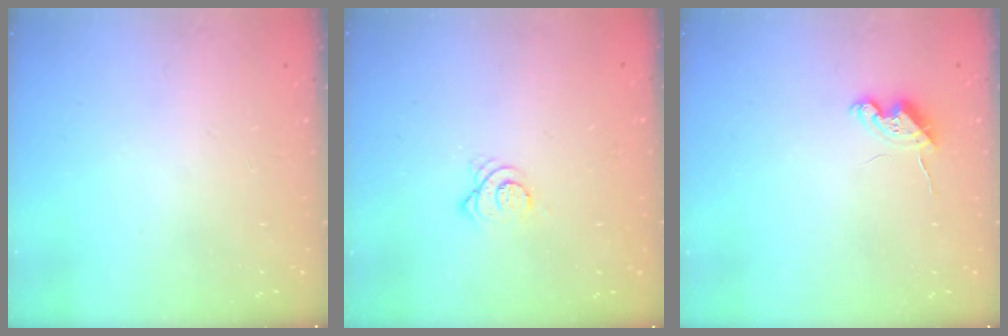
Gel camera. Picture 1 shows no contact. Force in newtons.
{"total": 3.7, "press": 3.7, "slide": 0.3}
{"total": 5.9, "press": 5.9, "slide": 0.9}